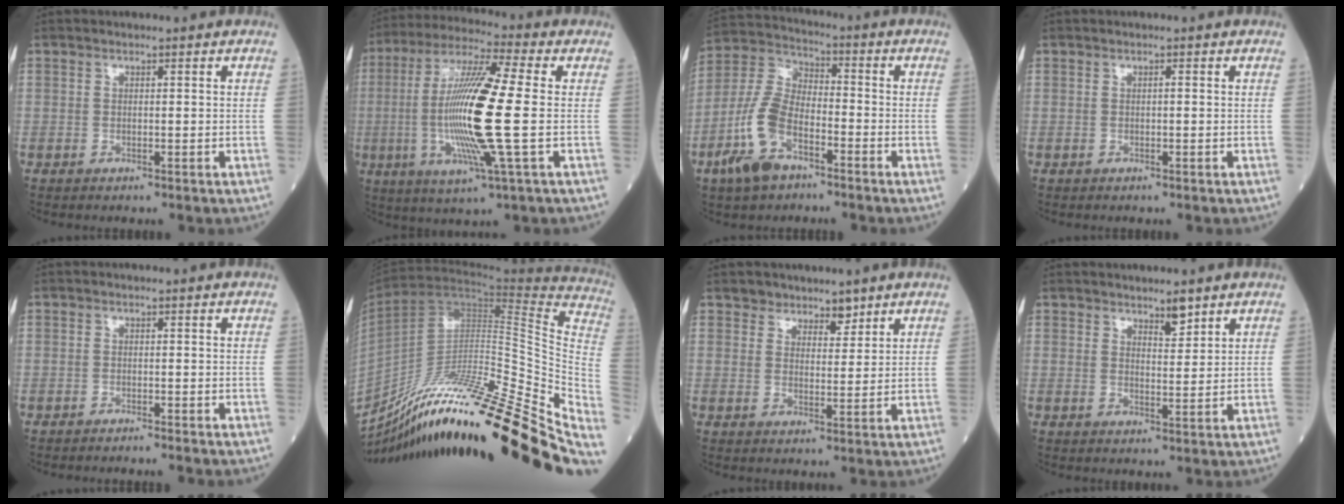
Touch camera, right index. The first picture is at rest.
{"total": 17.0, "force": [-1.4, 0.3, 17.0], "torque": [-0.345, -0.006, -0.035]}
{"total": 10.9, "force": [-5.6, 5.0, 7.9], "torque": [-0.194, 0.001, -0.110]}
{"total": 0.0}
{"total": 2.4, "force": [-2.2, -0.4, 0.8], "torque": [-0.009, 0.001, -0.026]}
{"total": 32.9, "force": [-23.1, 1.6, 23.5], "torque": [-0.256, -0.015, -0.361]}
{"total": 3.6, "force": [3.1, 1.9, 0.2], "torque": [0.009, -0.002, 0.049]}
{"total": 2.7, "force": [2.3, 0.6, 1.3], "torque": [-0.024, -0.004, 0.042]}